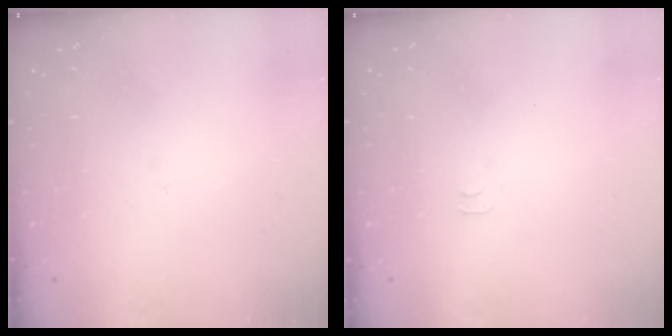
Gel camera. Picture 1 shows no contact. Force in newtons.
{"total": 3.1, "press": 3.0, "slide": 0.5}